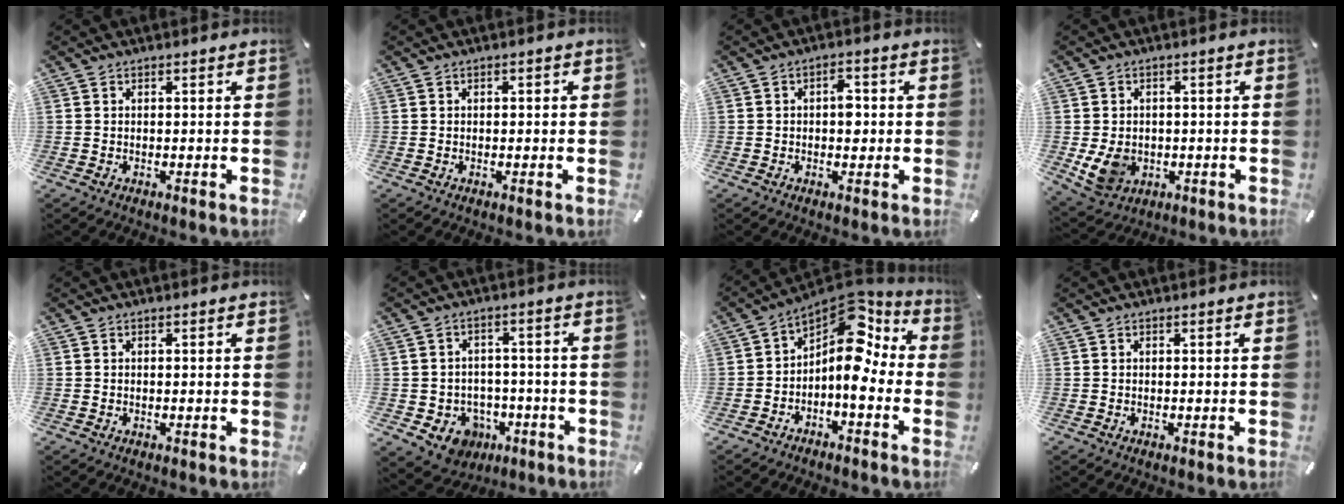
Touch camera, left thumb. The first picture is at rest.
{"total": 0.8, "force": [-0.2, 0.6, 0.4], "torque": [-0.008, 0.003, -0.005]}
{"total": 3.8, "force": [0.0, 2.4, 3.0], "torque": [-0.026, -0.002, -0.009]}
{"total": 7.5, "force": [-0.9, 6.4, 3.8], "torque": [-0.086, 0.005, -0.016]}
{"total": 0.0}
{"total": 7.6, "force": [-3.0, 6.7, 2.2], "torque": [-0.028, 0.023, -0.048]}
{"total": 11.7, "force": [2.8, 6.4, 9.3], "torque": [-0.138, -0.041, 0.042]}
{"total": 0.0}